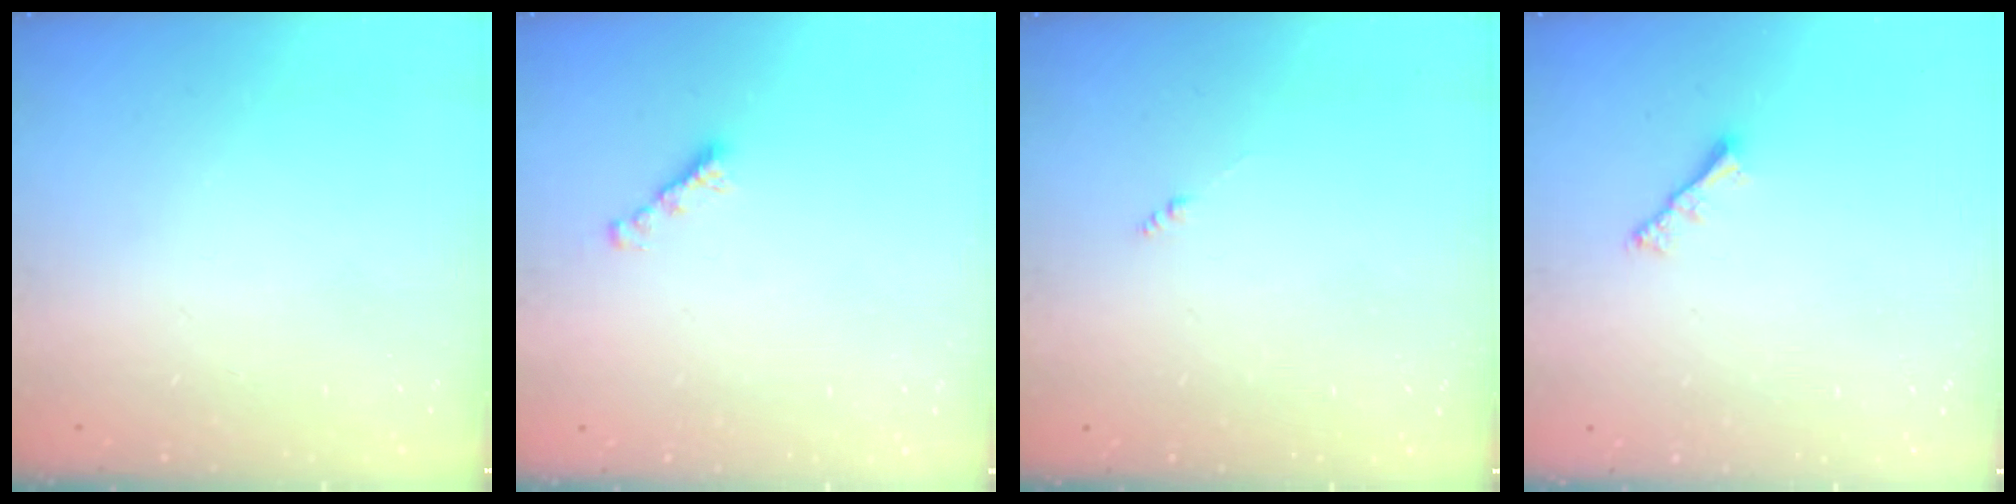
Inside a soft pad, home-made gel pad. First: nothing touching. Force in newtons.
{"total": 2.2, "press": 2.1, "slide": 0.5}
{"total": 0.0}
{"total": 2.4, "press": 2.4, "slide": 0.6}